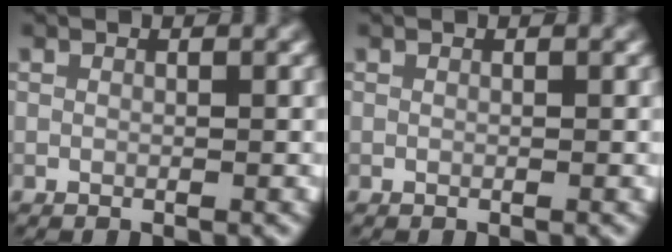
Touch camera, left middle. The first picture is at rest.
{"total": 0.0}